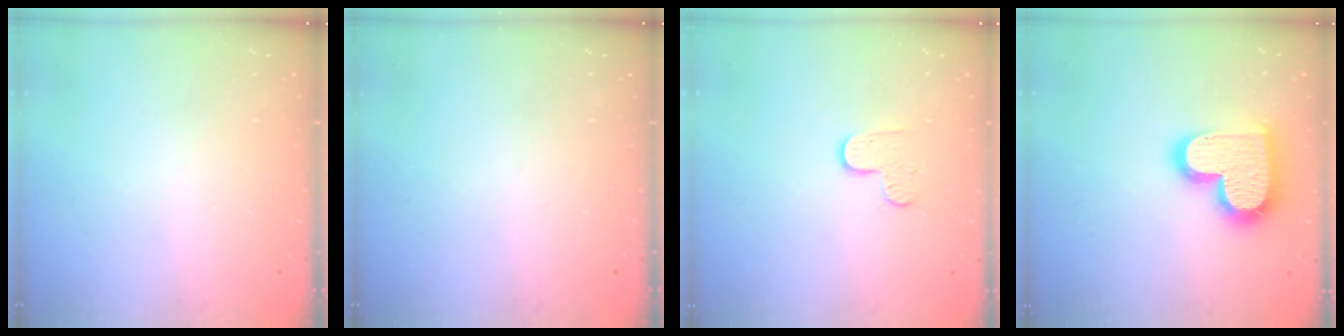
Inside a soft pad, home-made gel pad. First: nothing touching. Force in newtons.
{"total": 0.0}
{"total": 5.5, "press": 5.5, "slide": 0.4}
{"total": 17.5, "press": 17.4, "slide": 1.3}